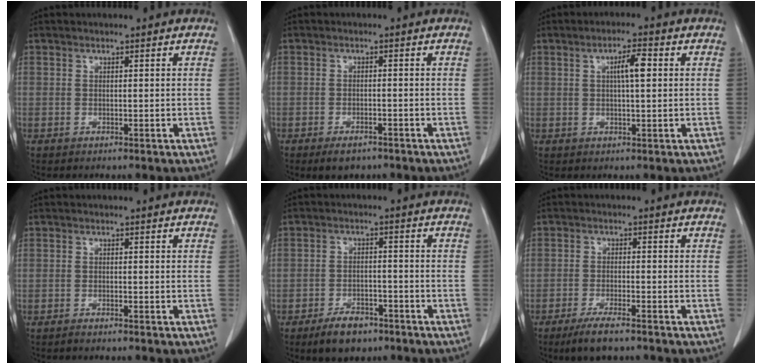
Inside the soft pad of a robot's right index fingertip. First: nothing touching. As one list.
[{"total": 3.2, "force": [-2.3, 1.5, 1.7], "torque": [-0.027, -0.001, -0.029]}, {"total": 4.2, "force": [0.9, 0.6, 4.1], "torque": [-0.069, 0.006, 0.013]}, {"total": 0.9, "force": [-0.8, 0.0, 0.4], "torque": [-0.009, -0.001, -0.014]}, {"total": 5.7, "force": [-4.0, 2.9, 2.8], "torque": [-0.048, 0.003, -0.063]}, {"total": 5.5, "force": [-4.1, 0.9, 3.6], "torque": [-0.068, -0.010, -0.069]}]